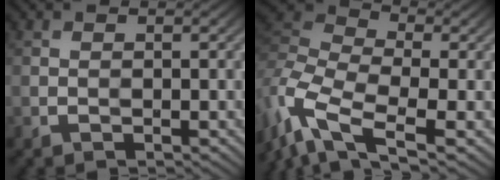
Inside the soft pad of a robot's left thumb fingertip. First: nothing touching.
{"total": 11.8, "force": [-6.1, 5.1, 8.8], "torque": [-0.222, -0.006, -0.123]}